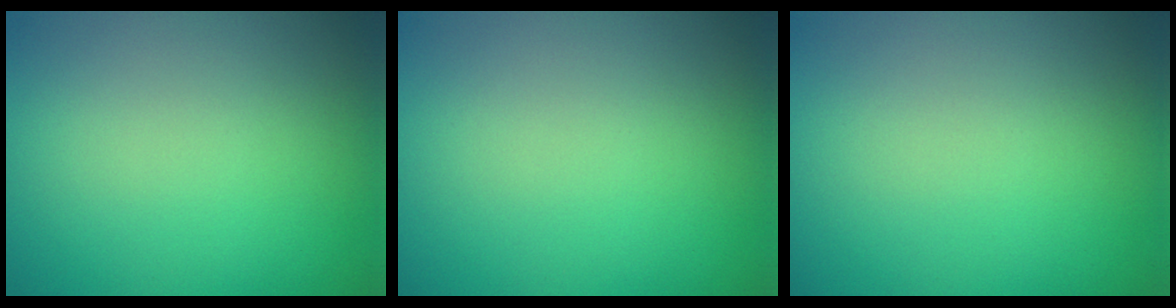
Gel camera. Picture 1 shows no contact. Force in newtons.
{"total": 0.0}
{"total": 0.0}